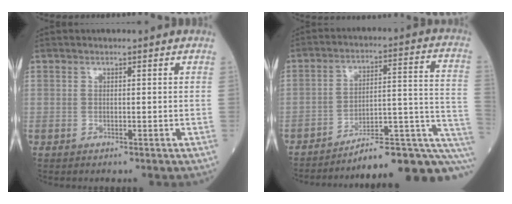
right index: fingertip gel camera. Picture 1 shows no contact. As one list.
[{"total": 17.1, "force": [-12.9, 1.9, 11.1], "torque": [-0.085, 0.055, -0.175]}]